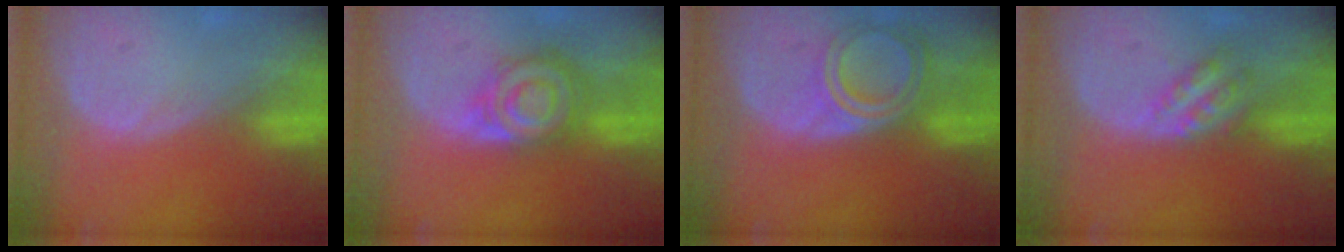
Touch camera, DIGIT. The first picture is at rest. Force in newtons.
{"total": 8.1, "press": 7.2, "slide": 3.9}
{"total": 6.5, "press": 5.9, "slide": 2.8}
{"total": 4.7, "press": 4.1, "slide": 2.2}